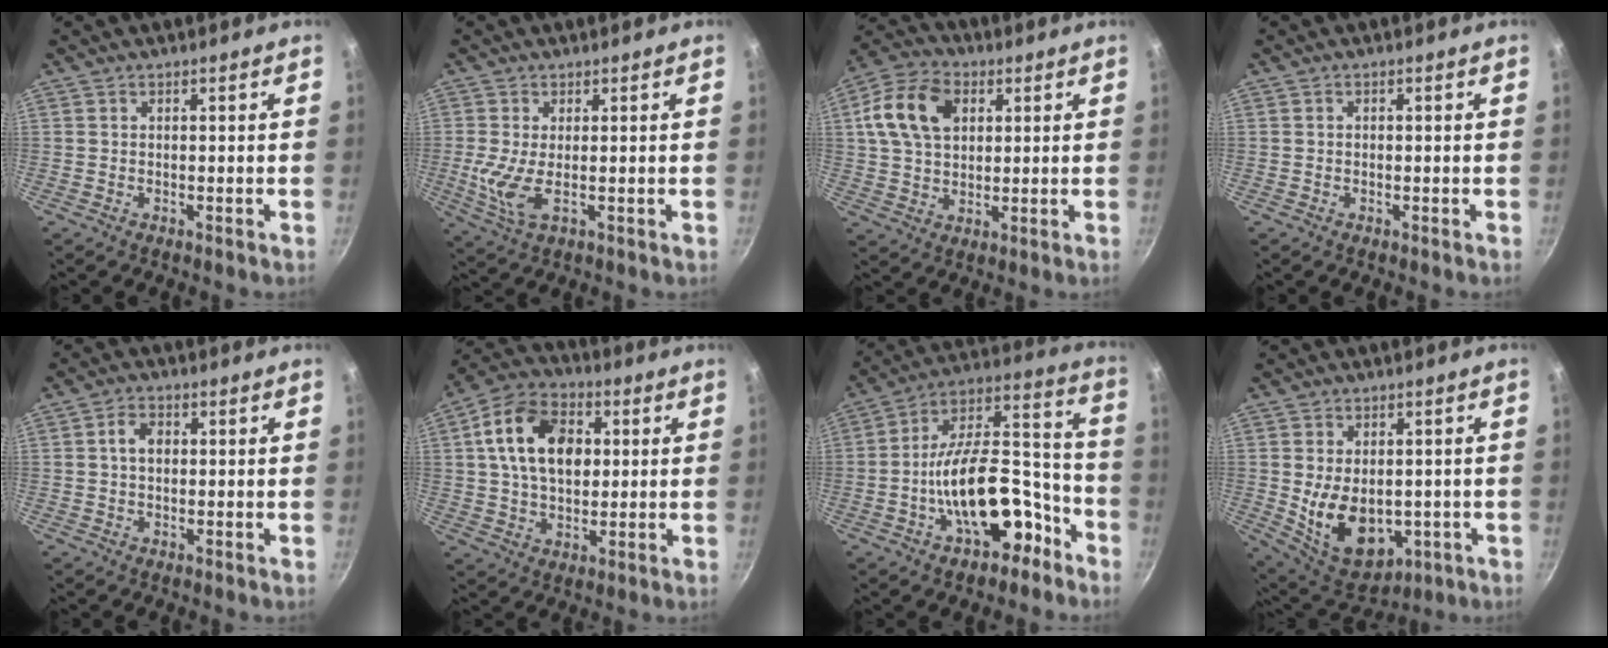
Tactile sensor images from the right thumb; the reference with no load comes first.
{"total": 5.8, "force": [-0.1, 2.1, 5.4], "torque": [-0.120, -0.011, 0.003]}
{"total": 13.5, "force": [3.9, 9.4, 8.8], "torque": [-0.145, 0.008, 0.058]}
{"total": 0.6, "force": [-0.1, 0.5, 0.3], "torque": [-0.004, 0.004, -0.001]}
{"total": 3.7, "force": [0.4, 2.6, 2.6], "torque": [-0.035, 0.010, 0.003]}
{"total": 15.8, "force": [3.1, 10.7, 11.2], "torque": [-0.168, 0.013, 0.039]}
{"total": 20.7, "force": [-8.5, 10.6, 15.7], "torque": [-0.198, 0.093, -0.124]}
{"total": 14.2, "force": [-1.5, 9.6, 10.4], "torque": [-0.136, -0.015, 0.004]}